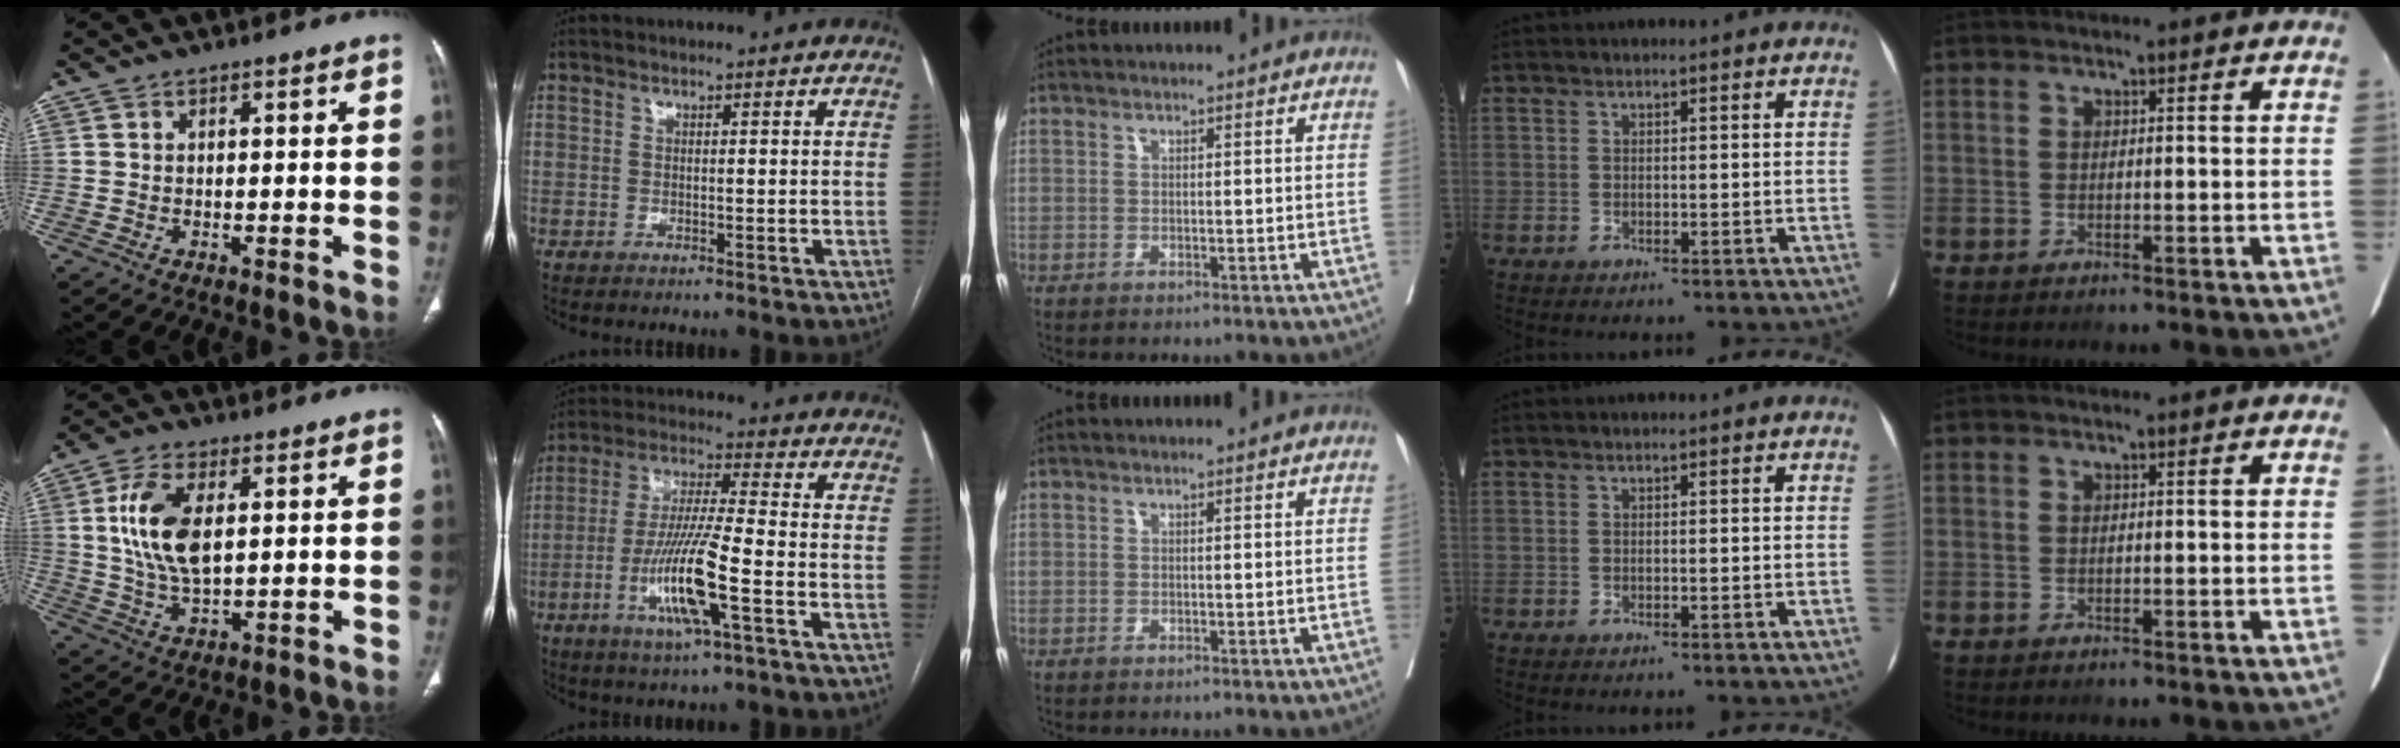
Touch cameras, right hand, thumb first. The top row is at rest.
{"thumb": {"total": 11.3, "force": [2.2, 5.8, 9.5], "torque": [-0.188, -0.008, 0.045]}, "index": {"total": 12.5, "force": [-4.3, 0.5, 11.8], "torque": [-0.235, -0.011, -0.083]}}